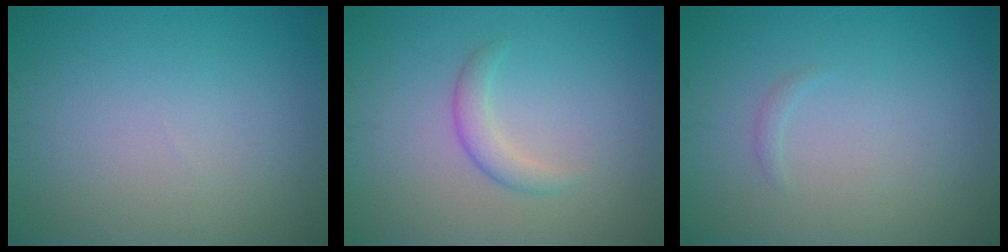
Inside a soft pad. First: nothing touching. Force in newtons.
{"total": 1.8, "press": 1.8, "slide": 0.1}
{"total": 0.6, "press": 0.5, "slide": 0.1}